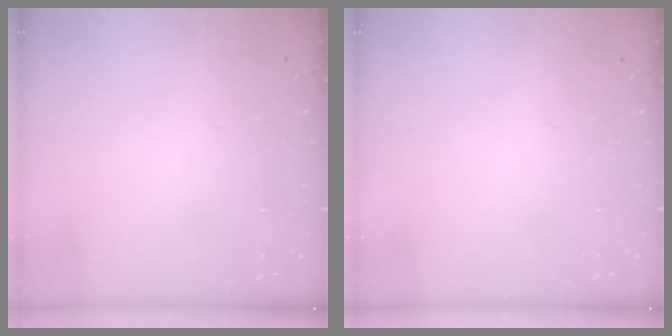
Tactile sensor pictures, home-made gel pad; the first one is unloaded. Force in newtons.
{"total": 0.0}